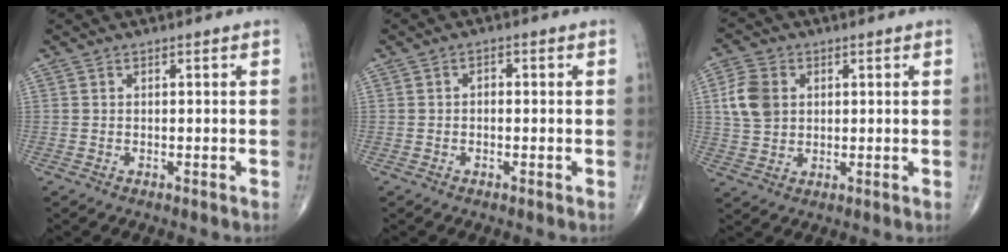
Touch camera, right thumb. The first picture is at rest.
{"total": 1.3, "force": [-0.1, 0.9, 0.9], "torque": [-0.007, 0.006, -0.006]}
{"total": 7.6, "force": [1.6, 5.8, 4.6], "torque": [-0.084, 0.001, 0.029]}